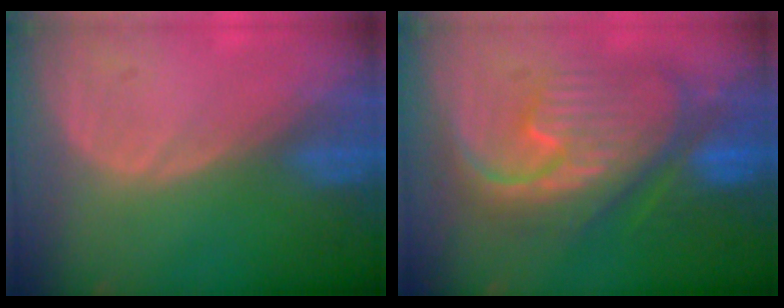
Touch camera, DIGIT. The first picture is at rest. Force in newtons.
{"total": 12.1, "press": 12.0, "slide": 1.4}